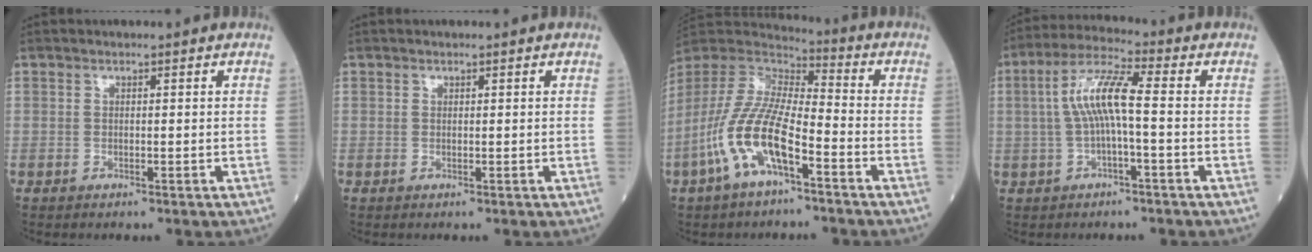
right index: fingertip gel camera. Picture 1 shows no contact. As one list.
[{"total": 0.0}, {"total": 13.6, "force": [-6.0, 3.8, 11.6], "torque": [-0.257, 0.000, -0.119]}, {"total": 7.9, "force": [0.0, 0.9, 7.9], "torque": [-0.158, 0.024, -0.005]}]